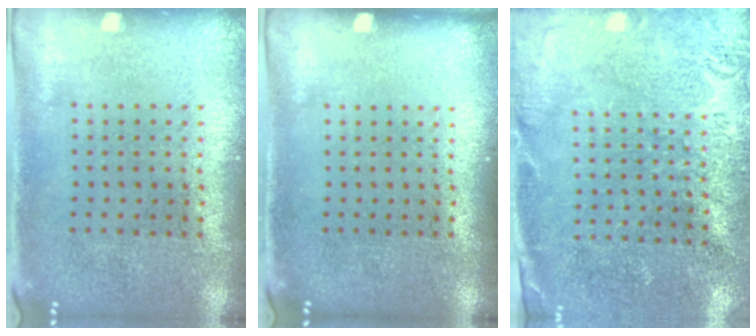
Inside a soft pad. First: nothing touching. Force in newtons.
{"total": 0.0}
{"total": 2.7, "press": 2.6, "slide": 0.5}